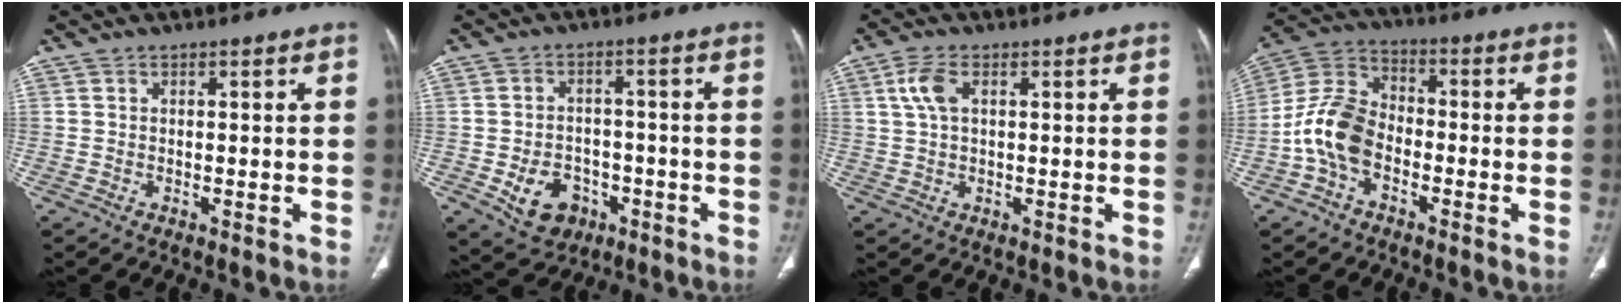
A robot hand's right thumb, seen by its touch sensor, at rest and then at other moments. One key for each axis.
{"total": 8.5, "fx": -3.3, "fy": 6.6, "fz": 4.2, "tx": -0.046, "ty": 0.024, "tz": -0.040}
{"total": 4.3, "fx": 1.4, "fy": 2.1, "fz": 3.4, "tx": -0.086, "ty": 0.010, "tz": 0.030}
{"total": 10.3, "fx": -3.3, "fy": 6.8, "fz": 7.0, "tx": -0.135, "ty": 0.034, "tz": -0.075}